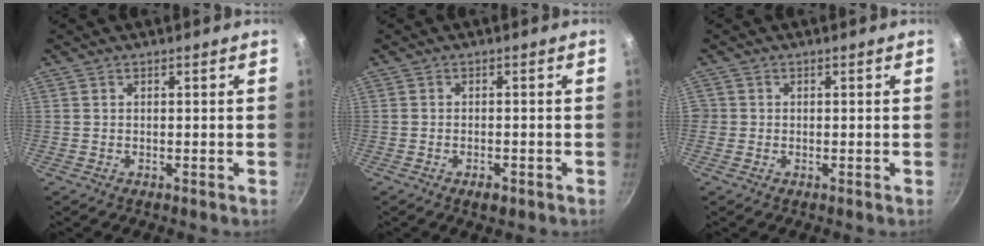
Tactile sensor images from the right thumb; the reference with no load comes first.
{"total": 2.4, "force": [-1.4, 1.1, 1.6], "torque": [-0.027, 0.008, -0.021]}
{"total": 1.2, "force": [-0.2, 1.2, 0.2], "torque": [0.002, 0.003, -0.005]}